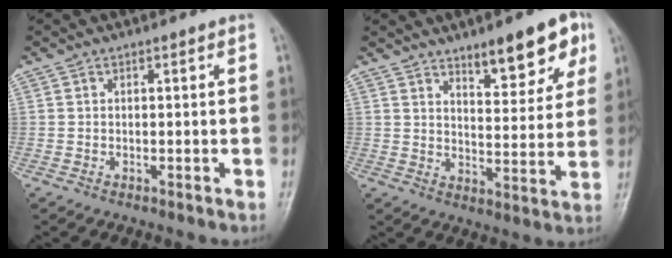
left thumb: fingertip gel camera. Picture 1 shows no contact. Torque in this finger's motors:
{"motor_torque": [0.38, 0.46, 0.35, -0.31, 0.08]}